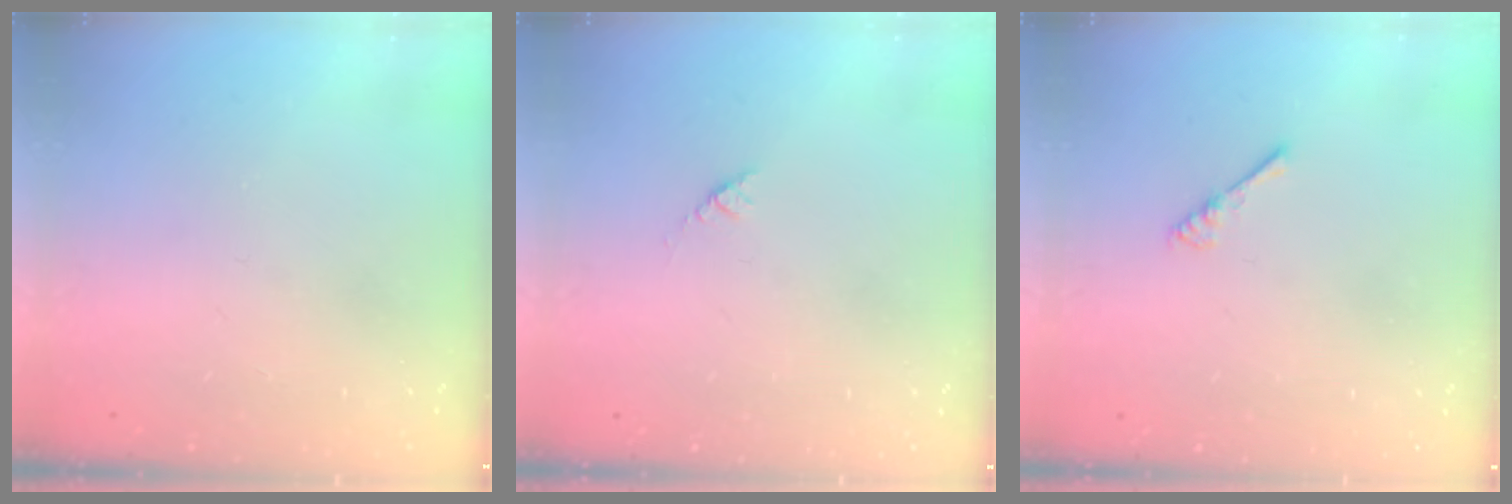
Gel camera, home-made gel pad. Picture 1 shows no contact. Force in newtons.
{"total": 2.7, "press": 2.6, "slide": 0.4}
{"total": 1.8, "press": 1.7, "slide": 0.4}